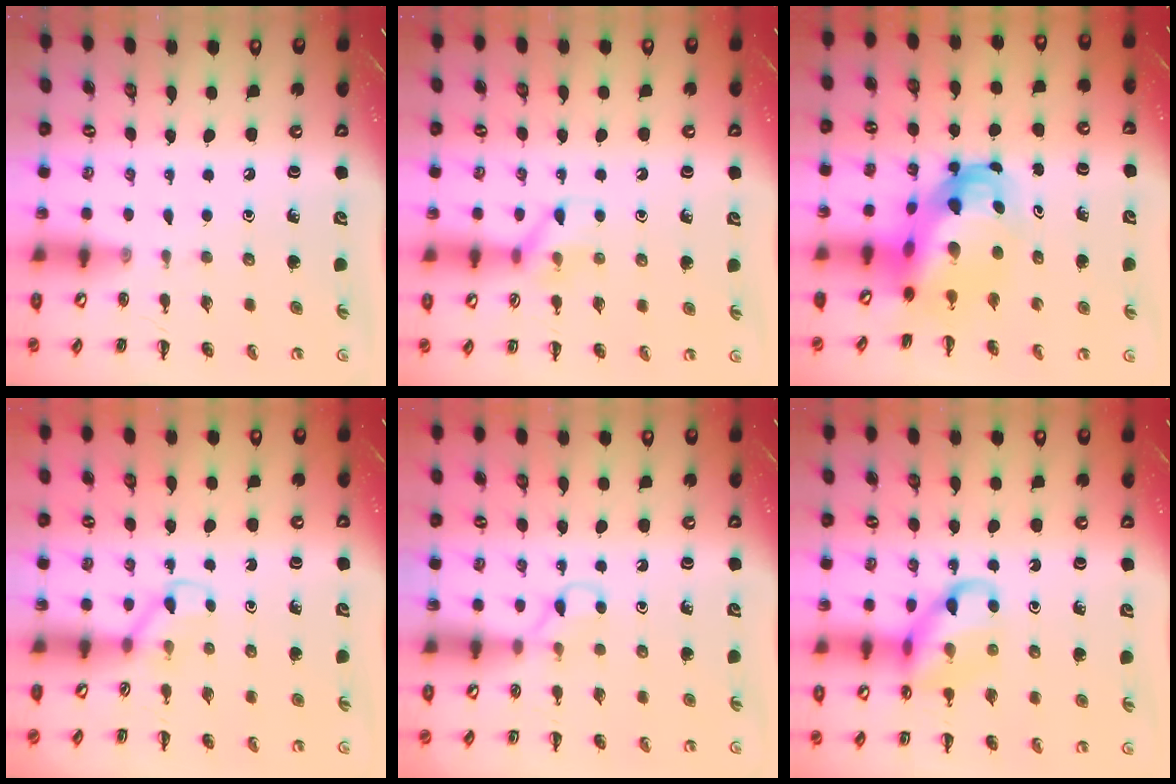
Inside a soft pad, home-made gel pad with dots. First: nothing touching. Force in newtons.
{"total": 7.2, "press": 7.2, "slide": 0.7}
{"total": 7.2, "press": 6.9, "slide": 2.2}
{"total": 3.0, "press": 2.8, "slide": 1.1}
{"total": 3.1, "press": 2.9, "slide": 1.0}
{"total": 12.1, "press": 11.9, "slide": 1.7}